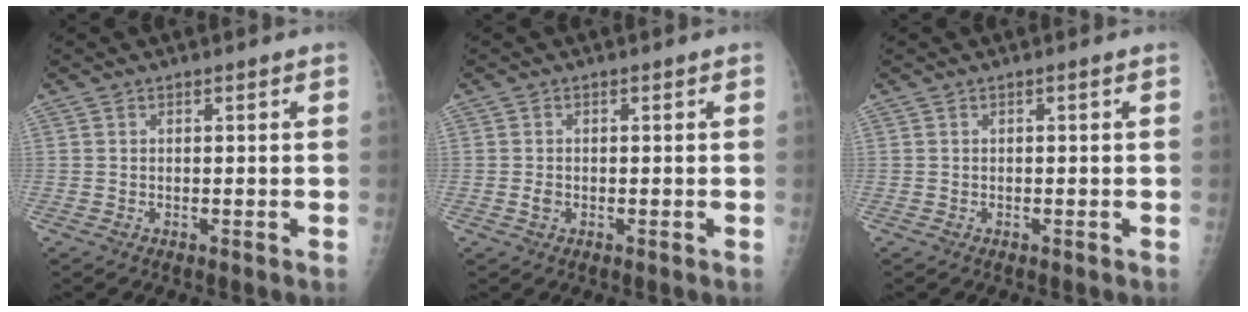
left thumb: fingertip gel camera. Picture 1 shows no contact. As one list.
[{"total": 1.3, "force": [-0.1, 1.1, 0.8], "torque": [-0.008, 0.001, -0.001]}, {"total": 0.0}]